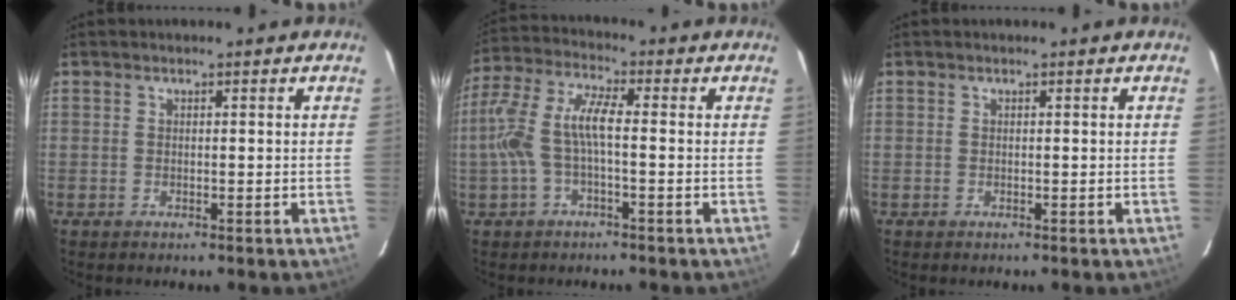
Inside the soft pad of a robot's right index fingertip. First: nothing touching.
{"total": 8.8, "force": [-1.6, 2.5, 8.3], "torque": [-0.187, 0.010, -0.028]}
{"total": 0.0}